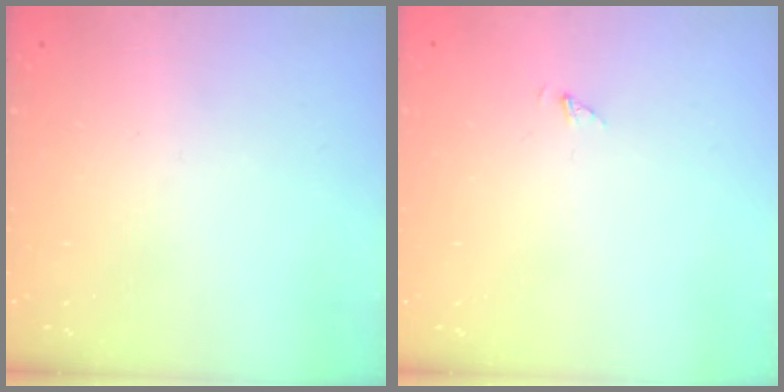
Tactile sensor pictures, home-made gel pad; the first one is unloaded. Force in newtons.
{"total": 0.9, "press": 0.9, "slide": 0.1}